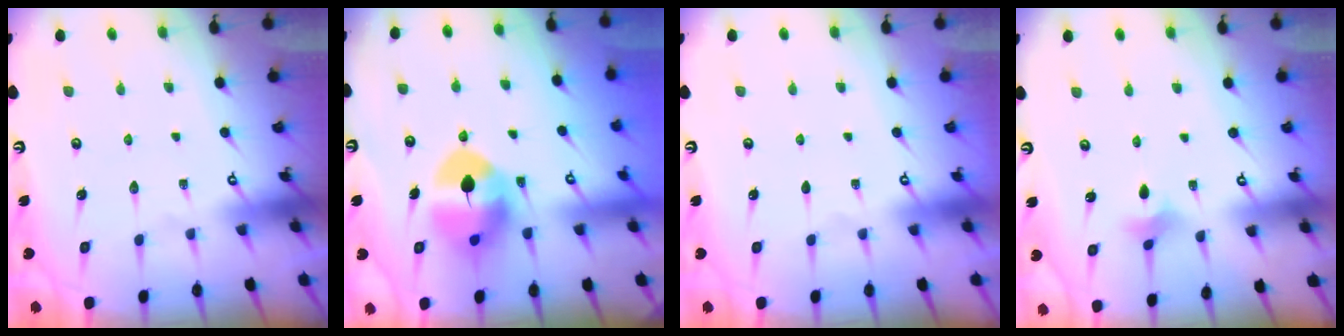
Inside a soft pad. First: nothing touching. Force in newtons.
{"total": 9.7, "press": 9.7, "slide": 1.2}
{"total": 0.0}
{"total": 2.8, "press": 2.7, "slide": 0.6}